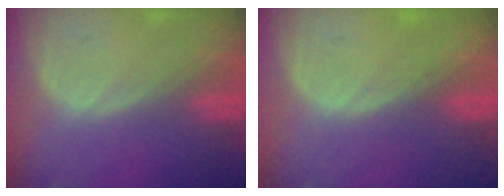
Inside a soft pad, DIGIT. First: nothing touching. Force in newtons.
{"total": 0.5, "press": 0.1, "slide": 0.5}